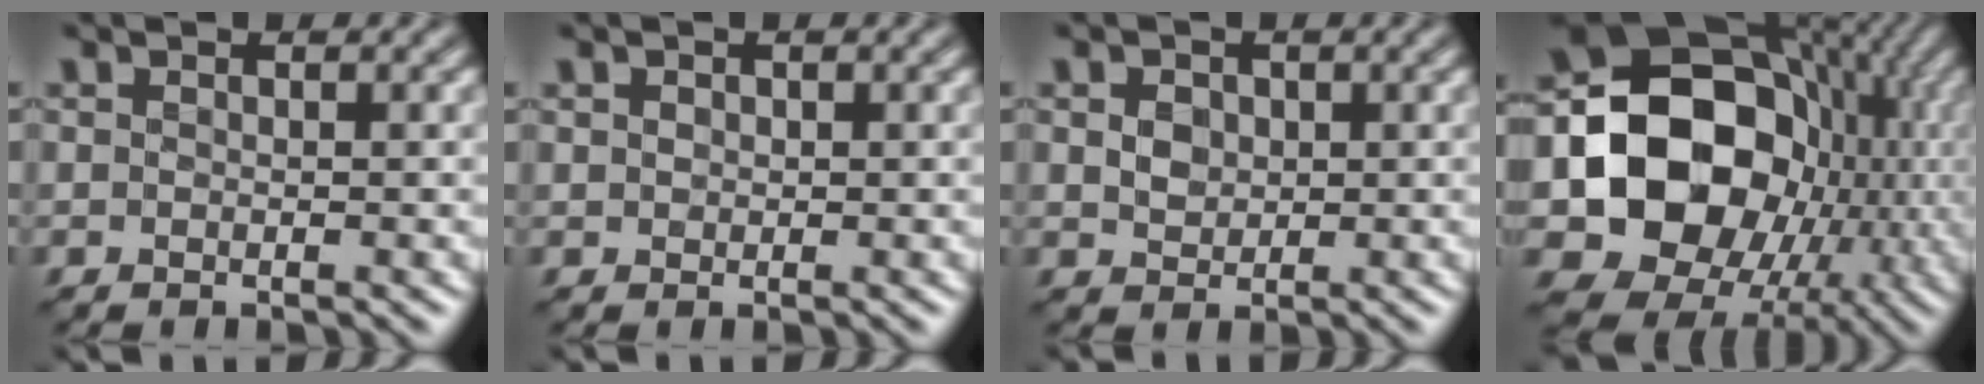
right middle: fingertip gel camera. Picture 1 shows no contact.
{"total": 0.8, "force": [0.4, 0.7, 0.3], "torque": [-0.003, 0.004, 0.004]}
{"total": 1.6, "force": [0.3, 1.3, 0.8], "torque": [-0.021, 0.000, 0.006]}
{"total": 16.2, "force": [-1.4, 13.2, 9.2], "torque": [-0.151, -0.014, -0.029]}